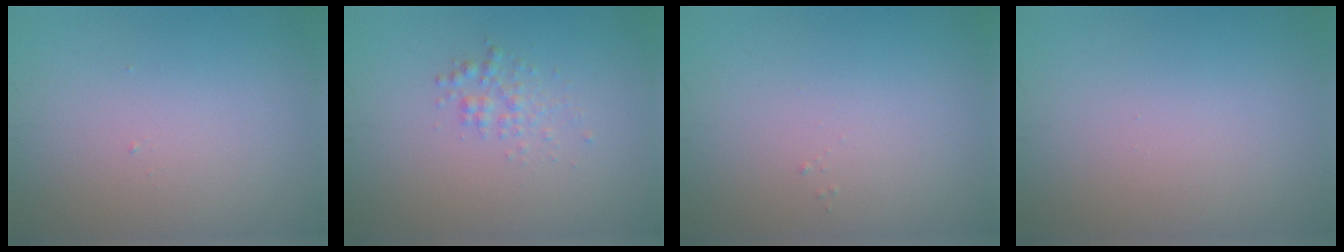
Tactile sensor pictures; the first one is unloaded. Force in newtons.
{"total": 1.5, "press": 1.5, "slide": 0.0}
{"total": 0.0}
{"total": 0.0}